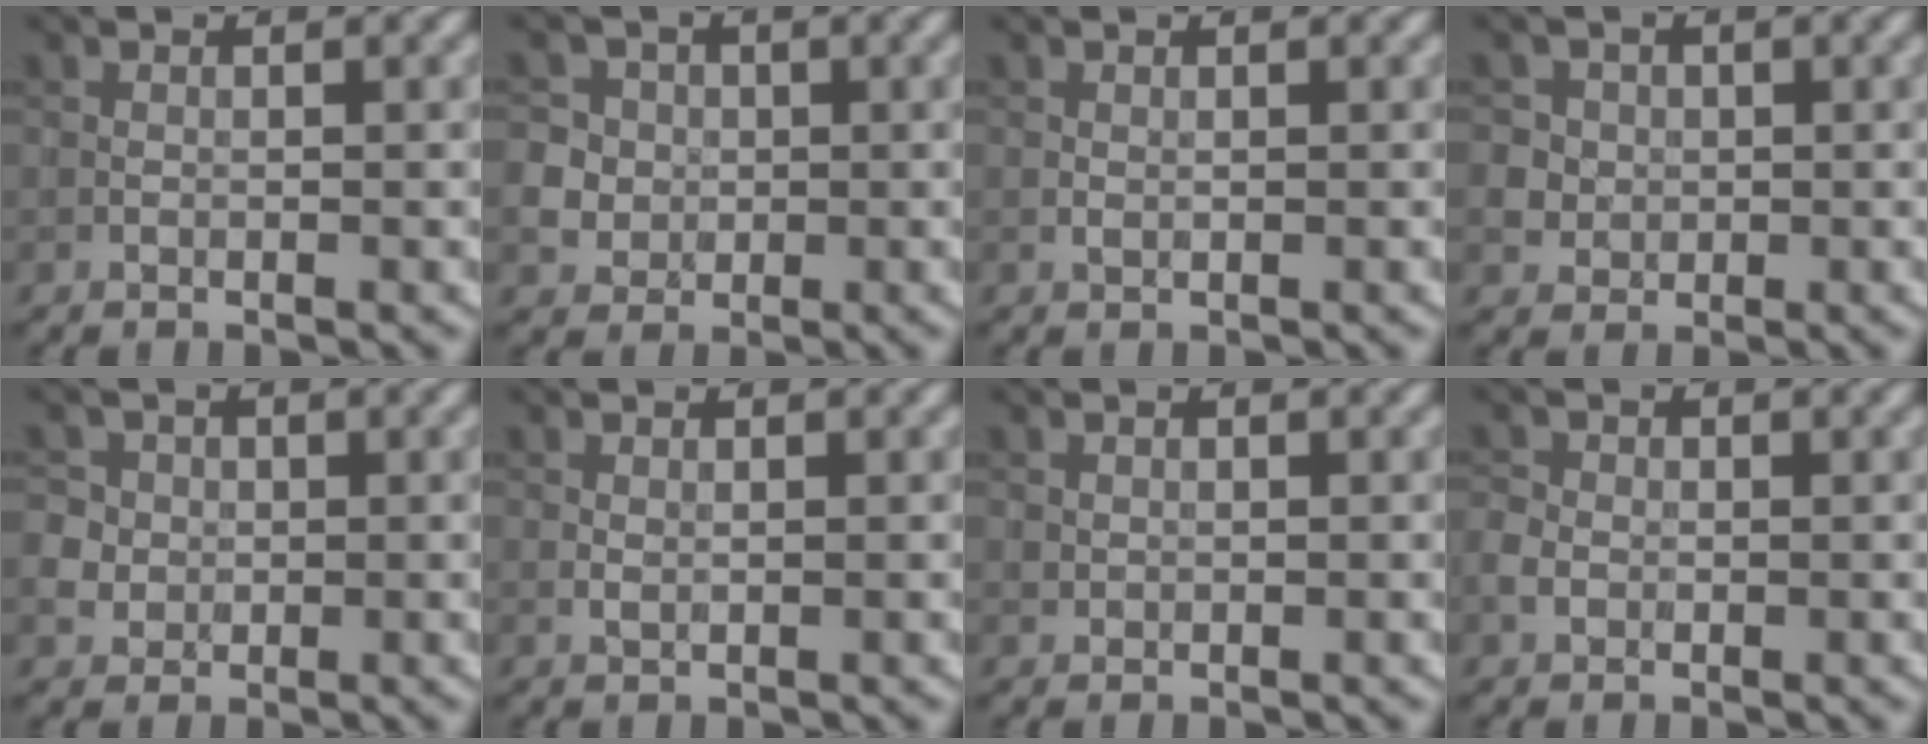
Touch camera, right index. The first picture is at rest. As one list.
[{"total": 7.1, "force": [0.8, 6.7, 2.1], "torque": [-0.044, 0.030, -0.008]}, {"total": 0.0}, {"total": 4.0, "force": [0.9, 3.7, 1.0], "torque": [-0.008, 0.027, 0.010]}, {"total": 4.7, "force": [0.8, 4.5, 1.3], "torque": [-0.025, 0.035, 0.000]}, {"total": 0.0}, {"total": 0.7, "force": [0.2, 0.6, -0.1], "torque": [0.002, 0.001, 0.008]}, {"total": 1.5, "force": [-0.4, 1.4, 0.5], "torque": [-0.009, 0.001, -0.013]}]